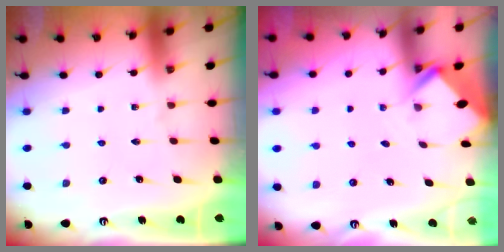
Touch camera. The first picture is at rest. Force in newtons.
{"total": 2.6, "press": 2.6, "slide": 0.2}